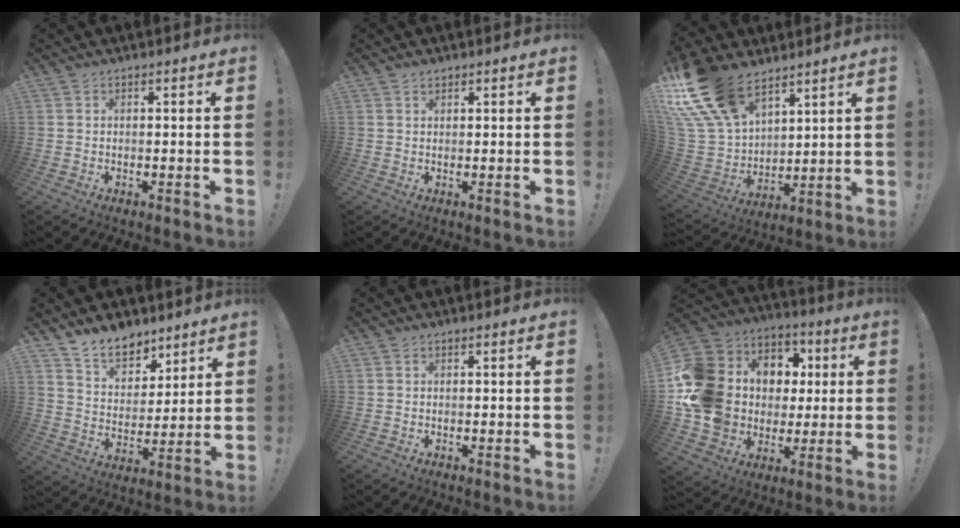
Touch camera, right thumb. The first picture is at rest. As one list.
[{"total": 1.2, "force": [1.0, 0.6, 0.4], "torque": [-0.002, -0.004, 0.018]}, {"total": 21.8, "force": [13.9, 12.1, 11.7], "torque": [-0.255, -0.081, 0.267]}, {"total": 10.9, "force": [8.8, 5.8, 2.5], "torque": [-0.043, -0.070, 0.173]}, {"total": 0.0}, {"total": 18.8, "force": [1.4, 16.4, 9.1], "torque": [-0.160, -0.002, 0.071]}]